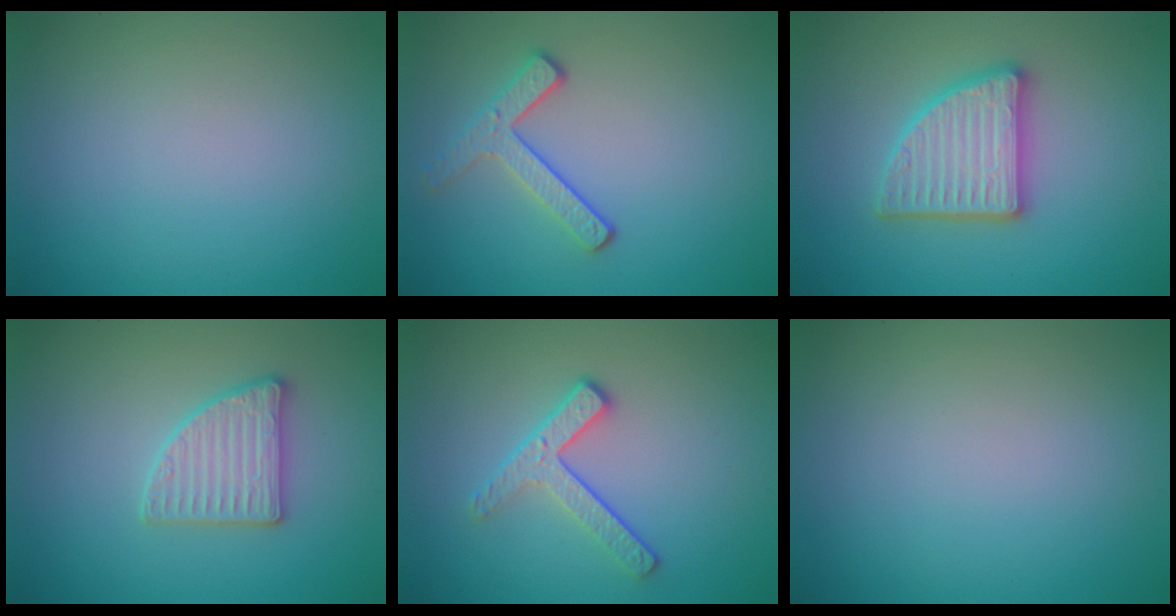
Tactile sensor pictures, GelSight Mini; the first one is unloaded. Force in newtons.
{"total": 2.7, "press": 2.3, "slide": 1.3}
{"total": 4.9, "press": 4.8, "slide": 0.8}
{"total": 2.8, "press": 2.8, "slide": 0.4}
{"total": 2.9, "press": 2.4, "slide": 1.6}
{"total": 0.0}